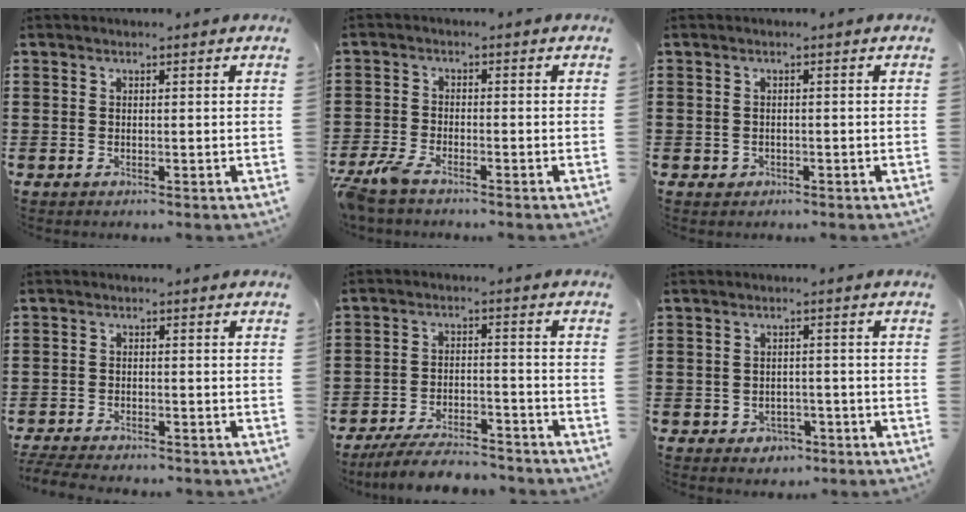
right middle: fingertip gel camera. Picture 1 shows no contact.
{"total": 3.8, "force": [-3.2, 0.7, 1.9], "torque": [-0.068, -0.009, -0.071]}
{"total": 0.7, "force": [-0.3, 0.7, 0.2], "torque": [-0.006, 0.004, -0.007]}
{"total": 2.9, "force": [-2.9, 0.3, 0.4], "torque": [-0.017, -0.002, -0.063]}
{"total": 6.4, "force": [-6.0, 0.8, 2.0], "torque": [-0.034, 0.004, -0.114]}
{"total": 1.9, "force": [-1.4, 1.3, 0.2], "torque": [-0.012, 0.001, -0.033]}